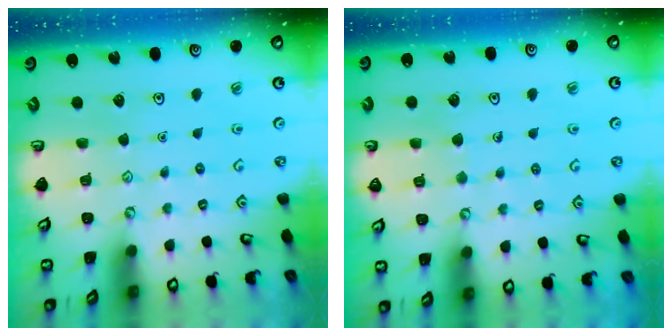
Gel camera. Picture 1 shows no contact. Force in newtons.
{"total": 4.3, "press": 4.3, "slide": 0.3}